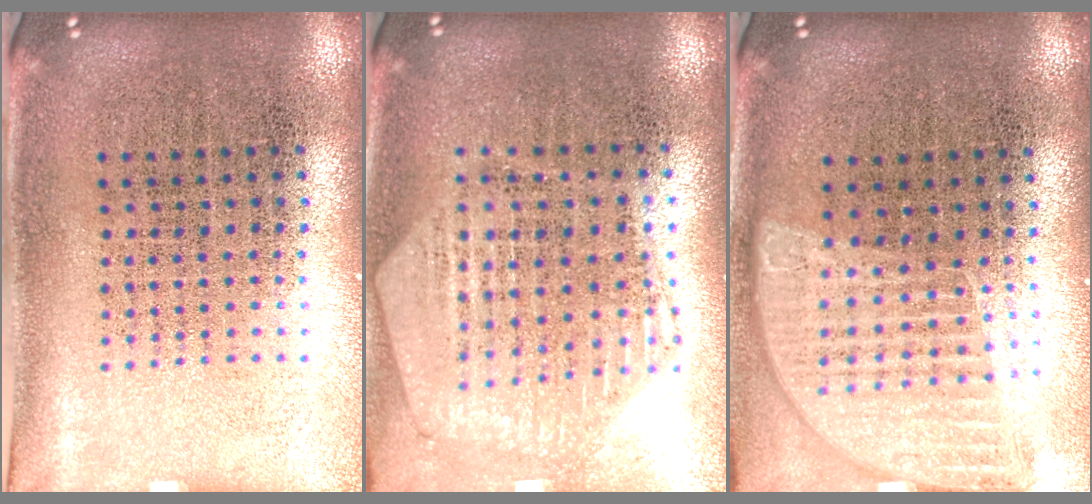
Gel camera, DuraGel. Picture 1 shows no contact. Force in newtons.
{"total": 1.2, "press": 1.2, "slide": 0.2}
{"total": 1.1, "press": 1.1, "slide": 0.3}